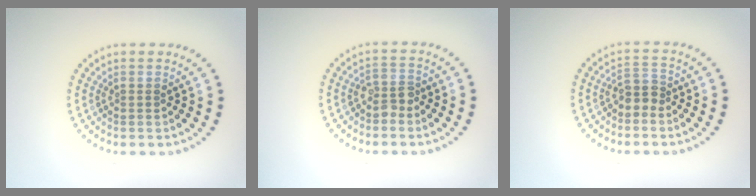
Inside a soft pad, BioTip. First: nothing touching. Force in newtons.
{"total": 1.8, "press": 1.5, "slide": 0.9}
{"total": 2.0, "press": 1.7, "slide": 1.0}